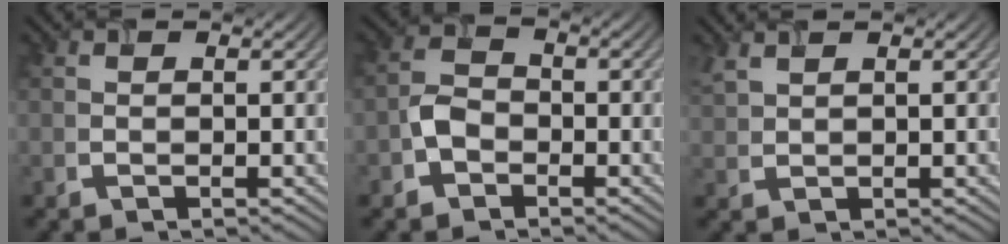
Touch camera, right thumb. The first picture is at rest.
{"total": 3.2, "force": [-1.7, 2.3, 1.6], "torque": [-0.029, 0.005, -0.041]}
{"total": 2.1, "force": [1.7, 0.5, 1.1], "torque": [-0.035, 0.007, 0.043]}